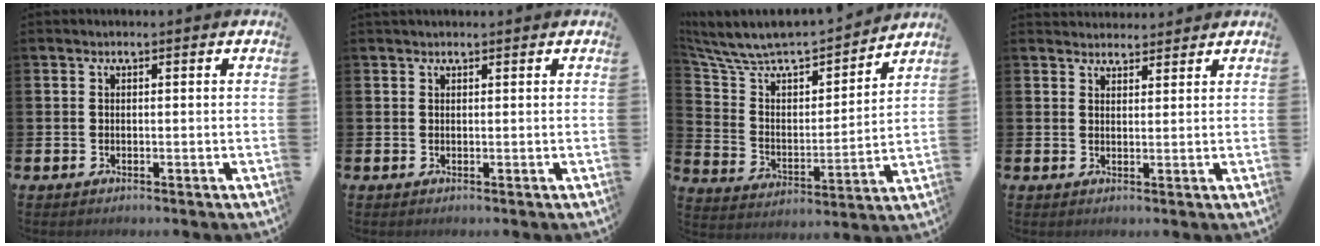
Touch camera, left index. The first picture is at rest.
{"total": 0.7, "force": [0.7, 0.1, 0.1], "torque": [0.008, -0.003, 0.011]}
{"total": 9.0, "force": [8.2, 2.6, 2.7], "torque": [-0.100, -0.062, 0.137]}
{"total": 2.7, "force": [2.6, 0.8, -0.2], "torque": [0.009, -0.013, 0.046]}